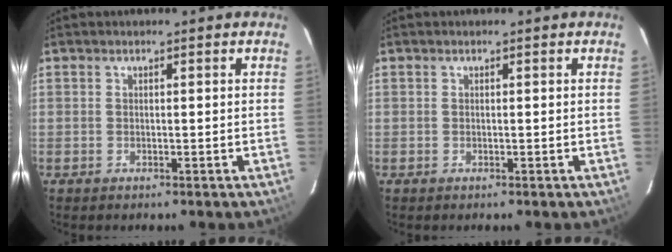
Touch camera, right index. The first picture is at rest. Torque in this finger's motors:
{"motor_torque": [0.00, 0.00, 0.02, 0.00]}